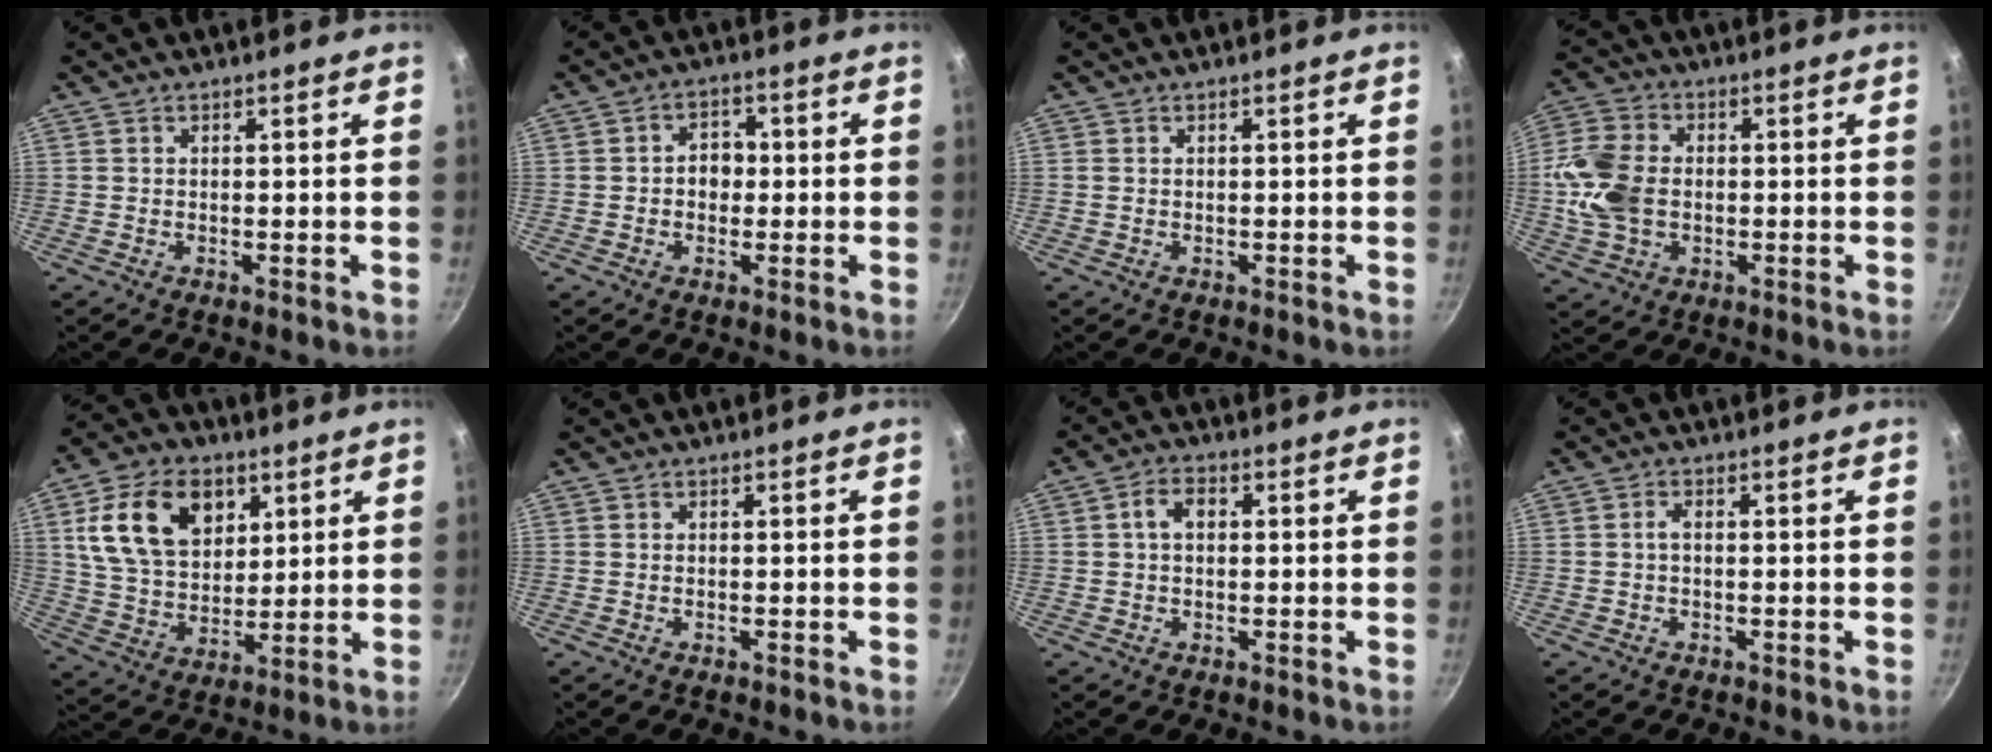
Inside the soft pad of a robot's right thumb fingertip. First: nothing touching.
{"total": 4.6, "force": [-0.2, 3.7, 2.8], "torque": [-0.013, 0.012, -0.007]}
{"total": 0.0}
{"total": 12.0, "force": [-0.5, 8.6, 8.3], "torque": [-0.159, 0.012, -0.018]}
{"total": 17.4, "force": [6.3, 12.0, 10.9], "torque": [-0.168, -0.010, 0.116]}
{"total": 0.0}
{"total": 4.1, "force": [0.5, 2.7, 3.0], "torque": [-0.049, 0.011, 0.003]}
{"total": 1.3, "force": [-0.2, 0.5, 1.1], "torque": [-0.029, 0.007, -0.006]}